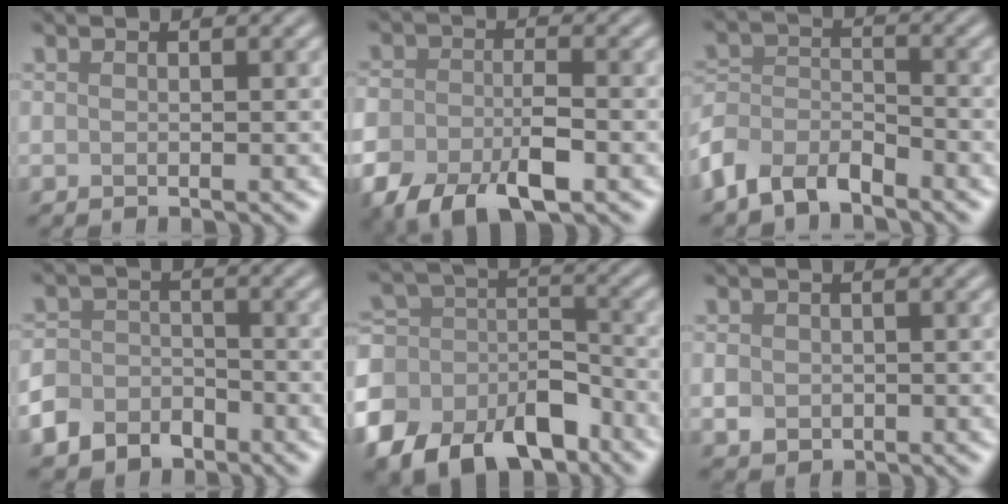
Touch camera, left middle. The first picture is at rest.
{"total": 7.2, "force": [-3.8, 3.6, 4.9], "torque": [-0.087, -0.009, -0.068]}
{"total": 5.0, "force": [-3.9, 2.4, 2.0], "torque": [-0.039, -0.001, -0.087]}
{"total": 4.6, "force": [-3.1, 3.2, 1.1], "torque": [-0.014, 0.000, -0.065]}
{"total": 12.3, "force": [-7.2, 7.5, 6.5], "torque": [-0.134, -0.027, -0.118]}
{"total": 1.8, "force": [-0.2, 1.7, 0.8], "torque": [-0.012, -0.004, -0.005]}